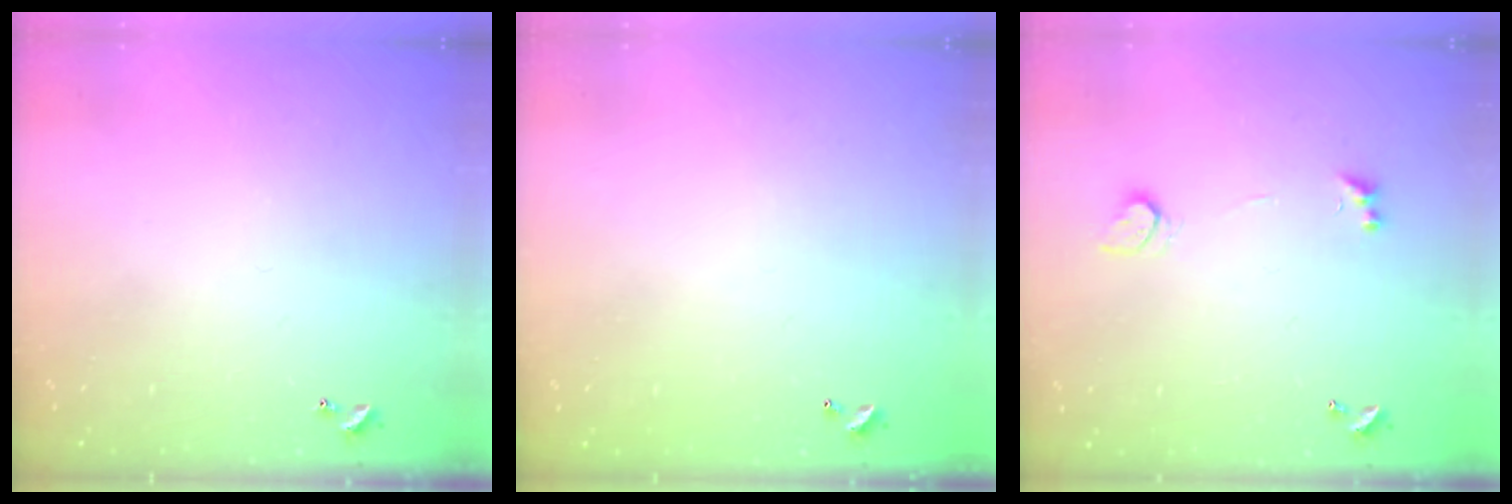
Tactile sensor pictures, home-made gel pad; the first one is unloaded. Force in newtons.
{"total": 2.8, "press": 2.8, "slide": 0.1}
{"total": 2.5, "press": 2.2, "slide": 1.2}